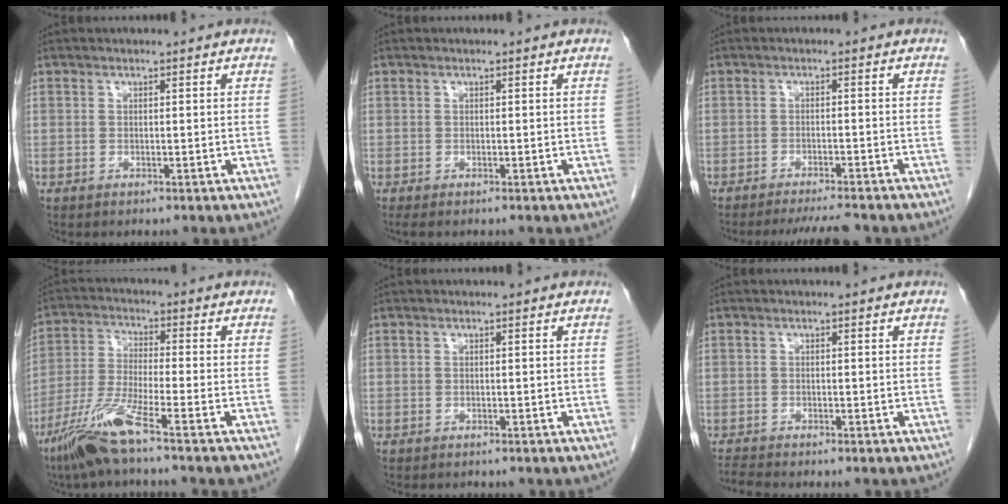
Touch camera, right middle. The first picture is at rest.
{"total": 1.2, "force": [-1.0, 0.1, 0.6], "torque": [-0.004, -0.002, -0.013]}
{"total": 5.9, "force": [-5.5, 0.3, 2.1], "torque": [-0.024, -0.014, -0.084]}
{"total": 9.4, "force": [-6.3, -0.5, 6.9], "torque": [-0.153, -0.026, -0.129]}
{"total": 0.6, "force": [-0.5, 0.2, 0.1], "torque": [-0.007, 0.000, -0.010]}
{"total": 1.8, "force": [-1.8, -0.4, 0.1], "torque": [-0.008, -0.011, -0.036]}